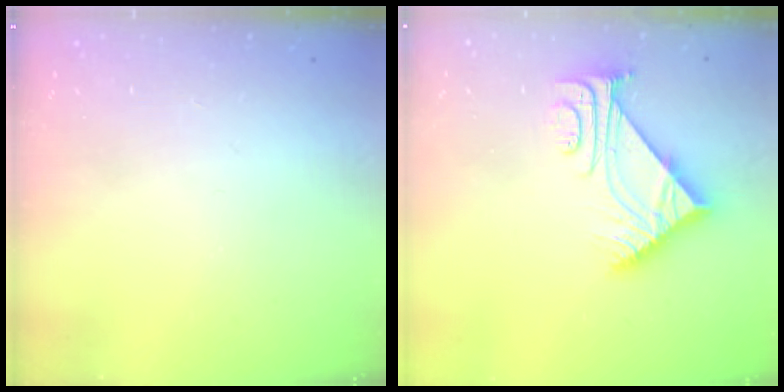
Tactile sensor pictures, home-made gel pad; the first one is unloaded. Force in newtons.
{"total": 7.6, "press": 7.6, "slide": 0.7}